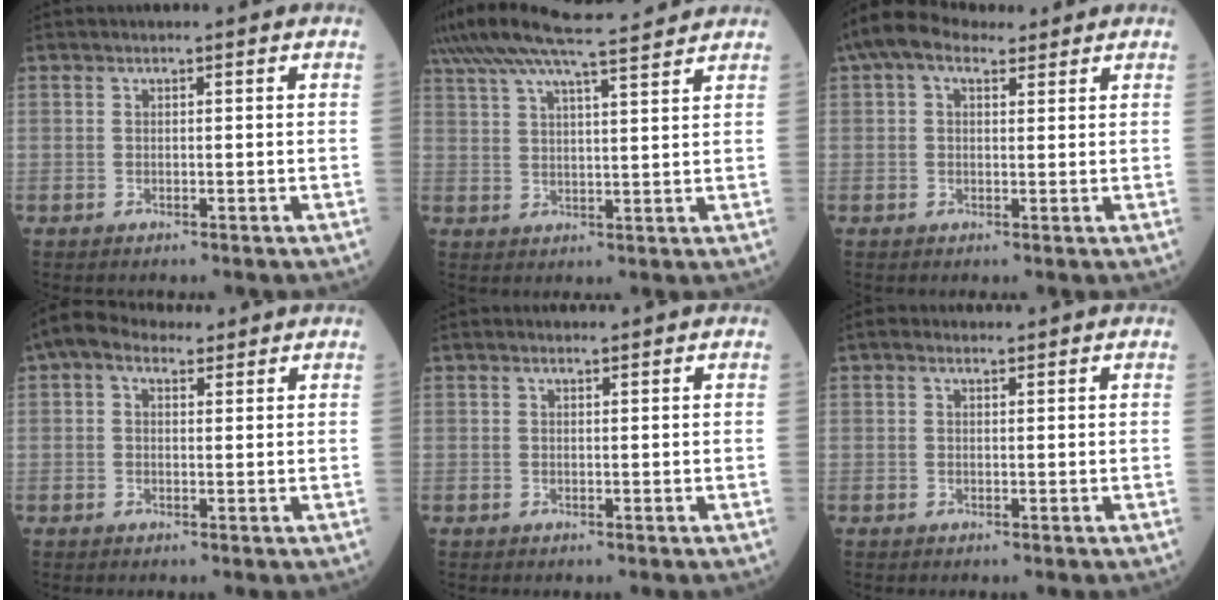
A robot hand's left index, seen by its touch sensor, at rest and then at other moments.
{"total": 16.2, "force": [14.1, 0.5, 7.9], "torque": [-0.153, 0.039, 0.215]}
{"total": 6.9, "force": [4.5, 3.4, 4.0], "torque": [-0.087, 0.044, 0.082]}
{"total": 5.2, "force": [3.3, 2.9, 2.8], "torque": [-0.064, 0.039, 0.062]}
{"total": 0.7, "force": [0.6, 0.2, 0.3], "torque": [-0.014, 0.004, 0.010]}
{"total": 1.2, "force": [0.8, 0.6, 0.6], "torque": [-0.018, 0.010, 0.012]}